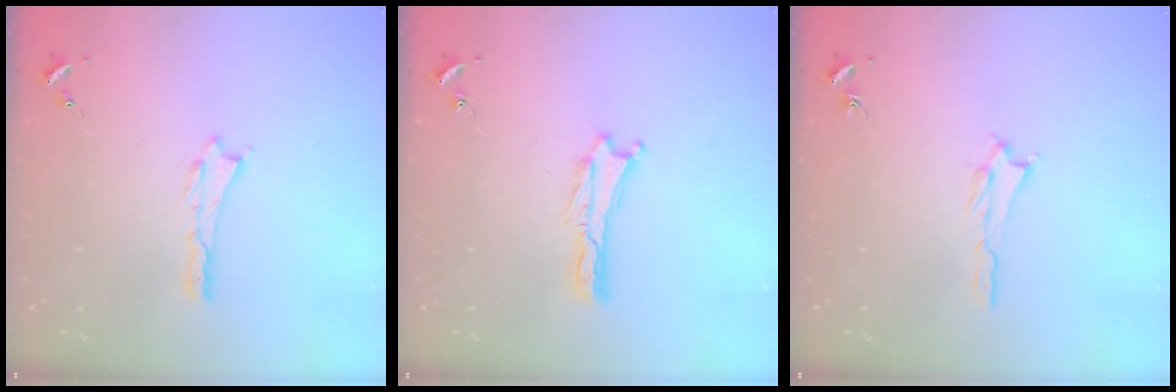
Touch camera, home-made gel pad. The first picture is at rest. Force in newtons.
{"total": 0.0}
{"total": 1.2, "press": 1.2, "slide": 0.3}